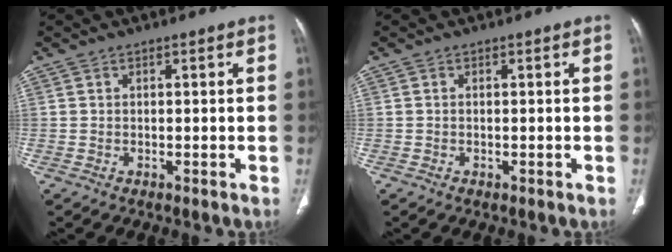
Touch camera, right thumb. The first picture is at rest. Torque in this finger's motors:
{"motor_torque": [-0.61, -0.28, -0.58, 0.25, 0.03]}